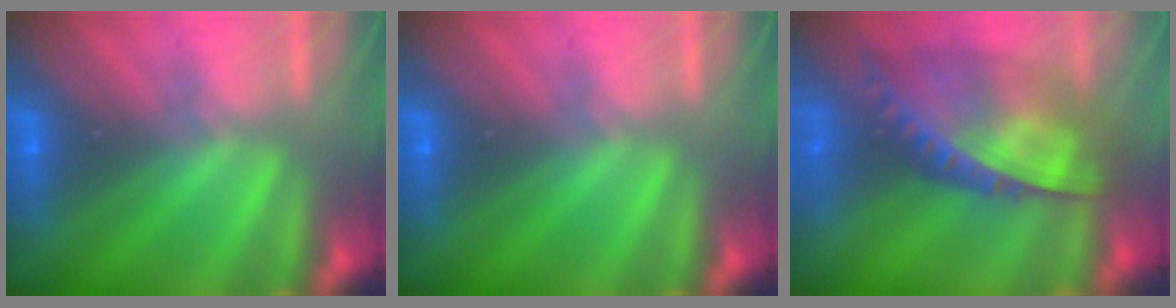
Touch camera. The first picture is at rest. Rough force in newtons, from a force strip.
{"total": 0.0}
{"total": 9.0}